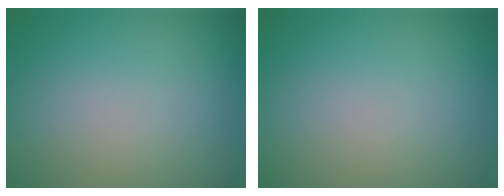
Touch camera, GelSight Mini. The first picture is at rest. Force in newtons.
{"total": 0.0}